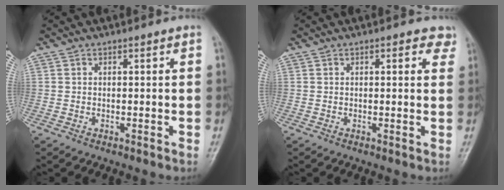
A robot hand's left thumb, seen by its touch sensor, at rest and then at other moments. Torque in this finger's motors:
{"motor_torque": [-0.06, -0.09, -0.16, -0.16, 0.05]}